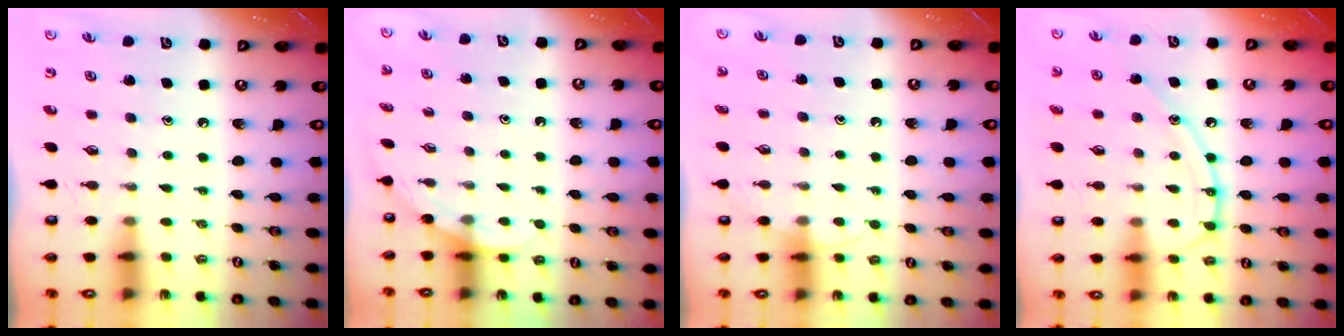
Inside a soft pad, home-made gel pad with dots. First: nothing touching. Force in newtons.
{"total": 3.3, "press": 3.3, "slide": 0.2}
{"total": 4.3, "press": 4.3, "slide": 0.4}
{"total": 12.3, "press": 12.2, "slide": 1.0}